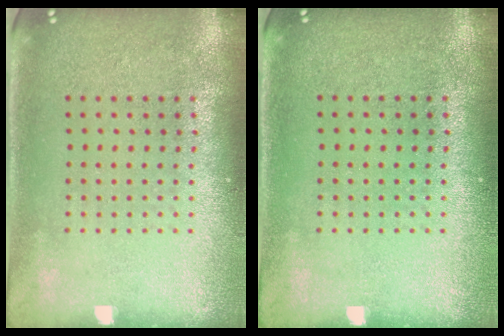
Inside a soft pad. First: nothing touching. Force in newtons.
{"total": 0.0}